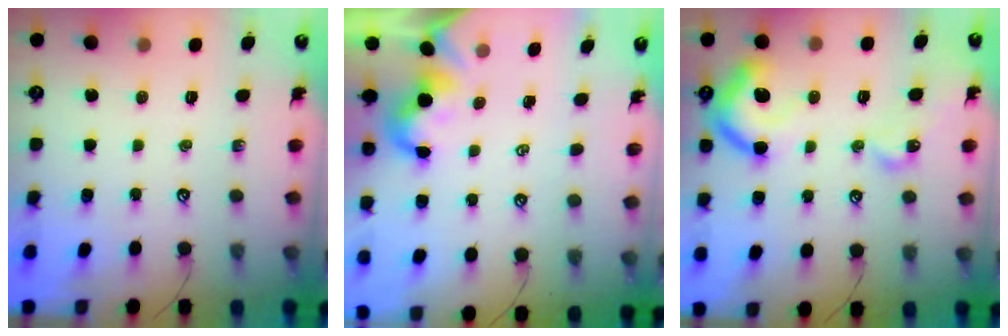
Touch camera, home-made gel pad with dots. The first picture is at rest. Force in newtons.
{"total": 0.0}
{"total": 16.0, "press": 16.0, "slide": 1.2}